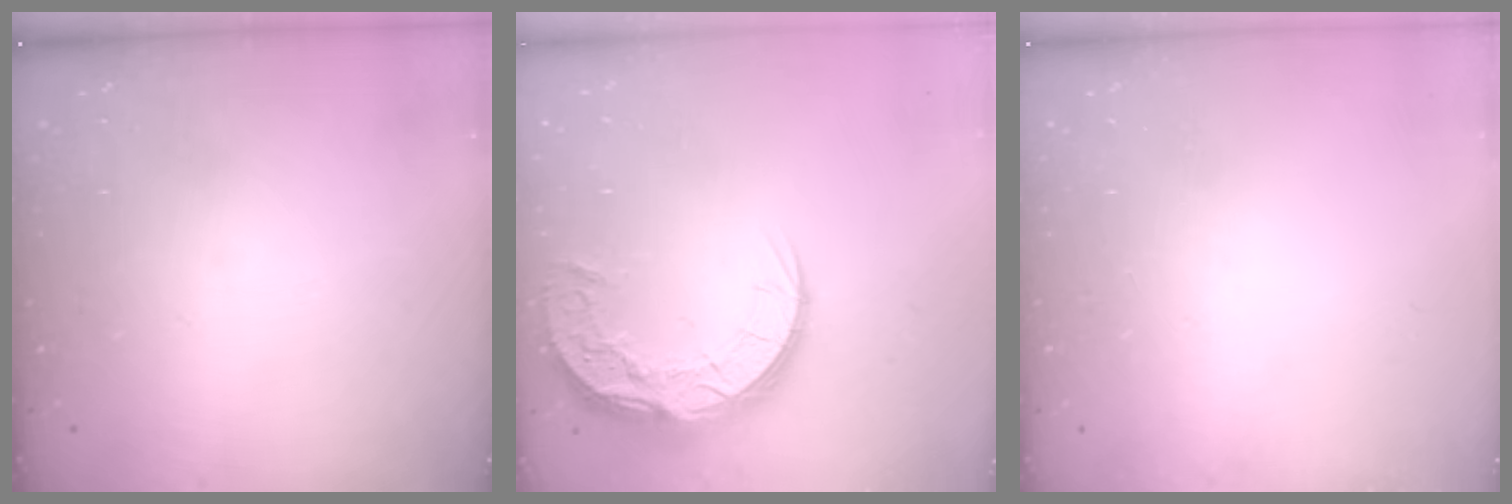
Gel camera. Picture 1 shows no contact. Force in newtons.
{"total": 15.1, "press": 15.1, "slide": 1.2}
{"total": 0.0}